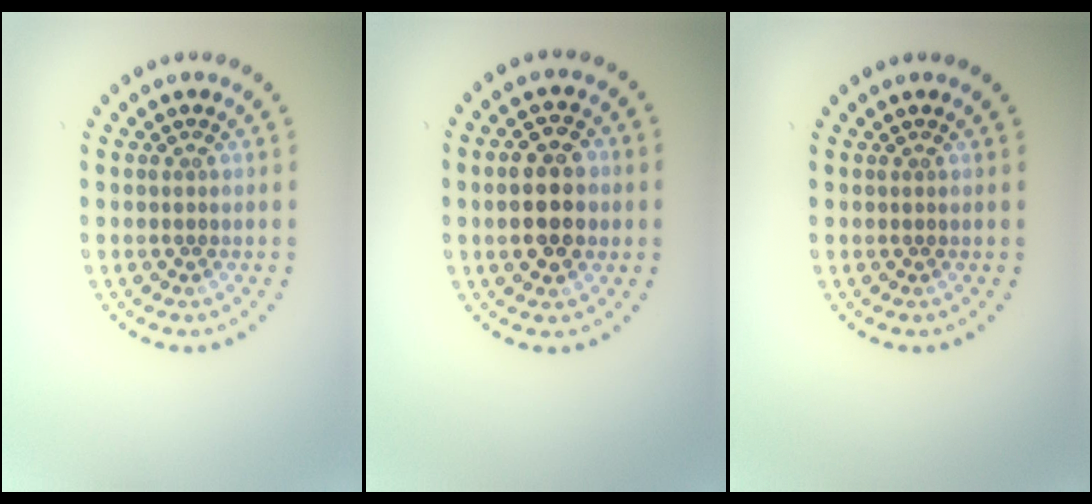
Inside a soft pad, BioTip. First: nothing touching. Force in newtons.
{"total": 4.6, "press": 4.6, "slide": 0.2}
{"total": 0.0}